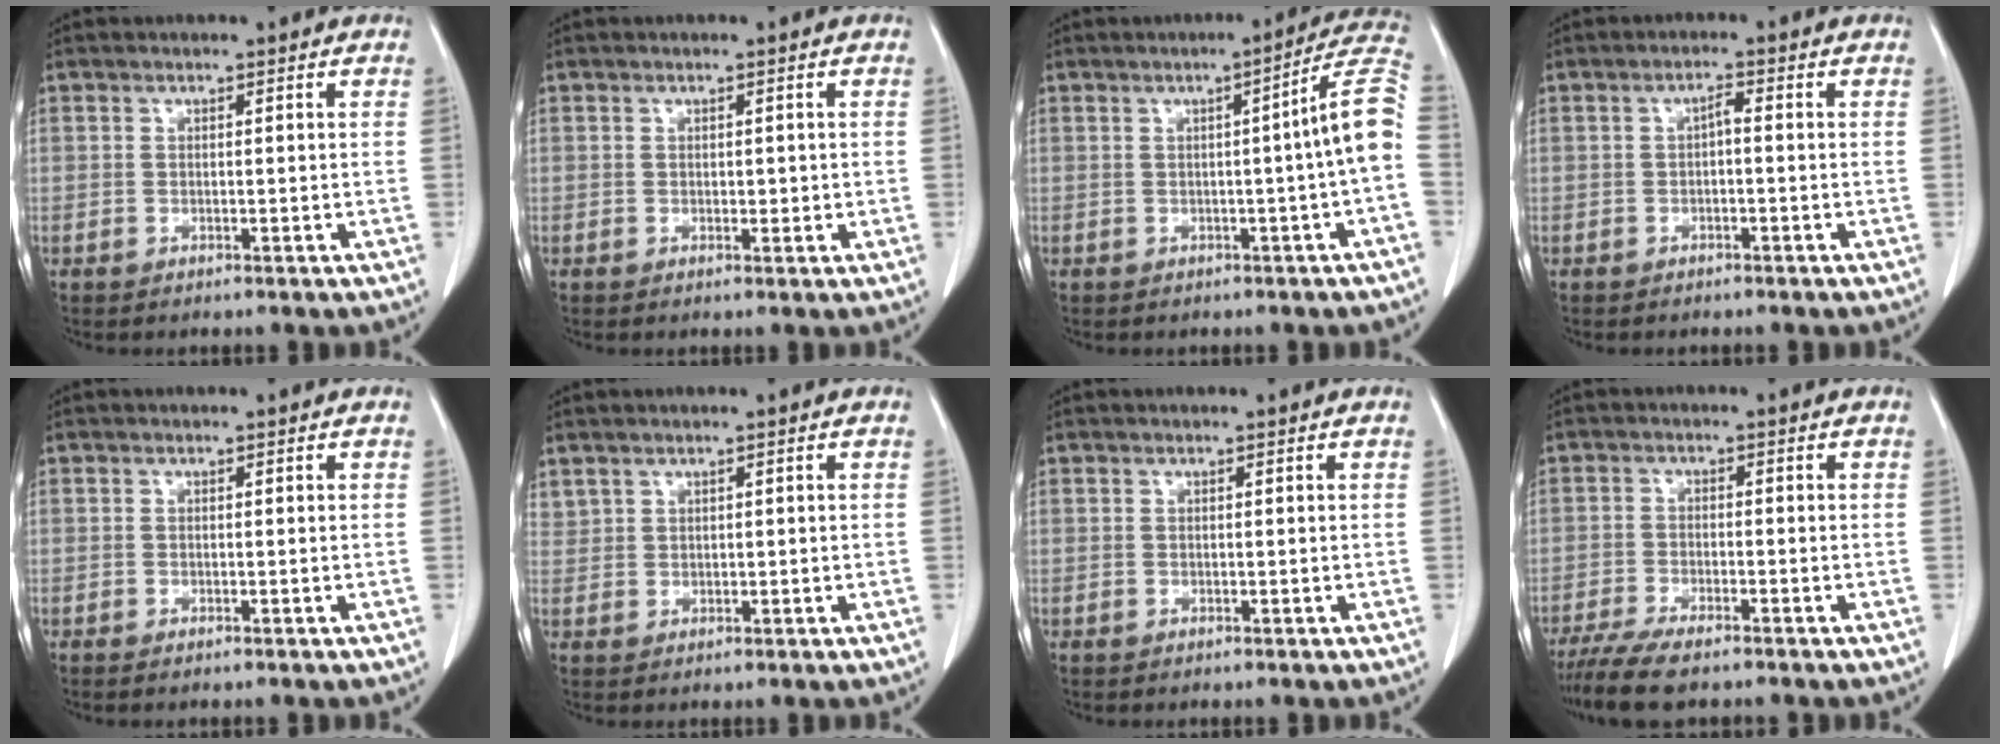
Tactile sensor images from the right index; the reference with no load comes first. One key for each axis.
{"total": 1.3, "fx": 0.0, "fy": 0.9, "fz": 0.9, "tx": -0.007, "ty": 0.000, "tz": 0.001}
{"total": 8.3, "fx": -0.9, "fy": -1.4, "fz": 8.1, "tx": -0.094, "ty": 0.015, "tz": -0.017}
{"total": 1.5, "fx": -0.2, "fy": 0.4, "fz": 1.5, "tx": -0.023, "ty": 0.005, "tz": -0.005}
{"total": 0.8, "fx": -0.6, "fy": 0.1, "fz": 0.4, "tx": -0.008, "ty": -0.002, "tz": -0.009}
{"total": 1.6, "fx": 1.2, "fy": 1.1, "fz": 0.3, "tx": -0.007, "ty": 0.011, "tz": 0.030}
{"total": 0.0}
{"total": 7.4, "fx": -6.0, "fy": 1.1, "fz": 4.2, "tx": -0.070, "ty": -0.017, "tz": -0.102}